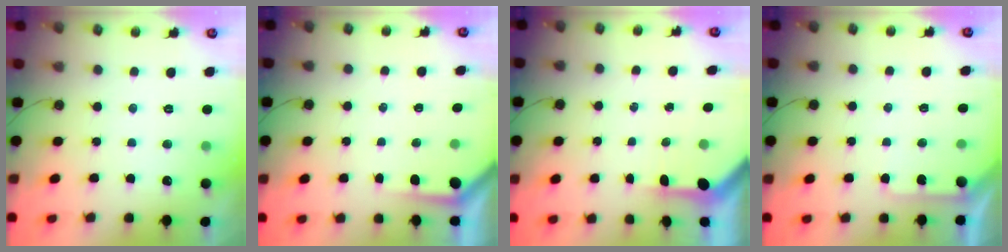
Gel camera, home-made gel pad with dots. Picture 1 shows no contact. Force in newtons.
{"total": 1.8, "press": 1.8, "slide": 0.3}
{"total": 3.6, "press": 3.6, "slide": 0.3}
{"total": 4.9, "press": 4.9, "slide": 0.4}